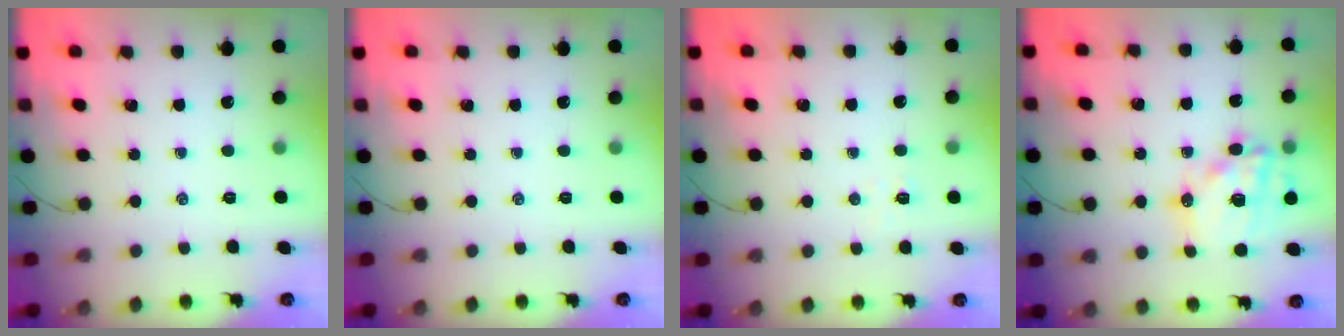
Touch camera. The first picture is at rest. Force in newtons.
{"total": 0.0}
{"total": 2.9, "press": 2.8, "slide": 0.9}
{"total": 17.8, "press": 17.4, "slide": 3.7}